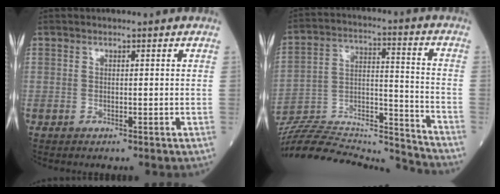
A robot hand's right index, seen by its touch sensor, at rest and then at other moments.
{"total": 22.8, "force": [-22.0, 0.6, 6.1], "torque": [-0.128, 0.013, -0.354]}